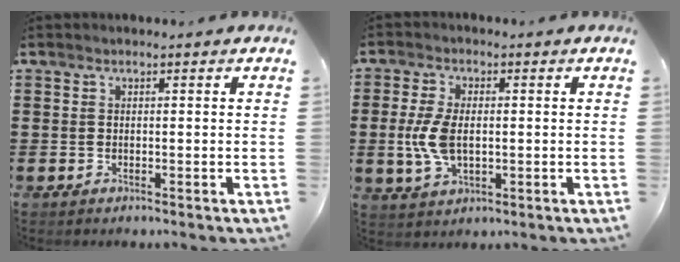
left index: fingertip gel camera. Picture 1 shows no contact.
{"total": 6.7, "force": [0.0, 3.7, 5.6], "torque": [-0.142, -0.002, -0.009]}